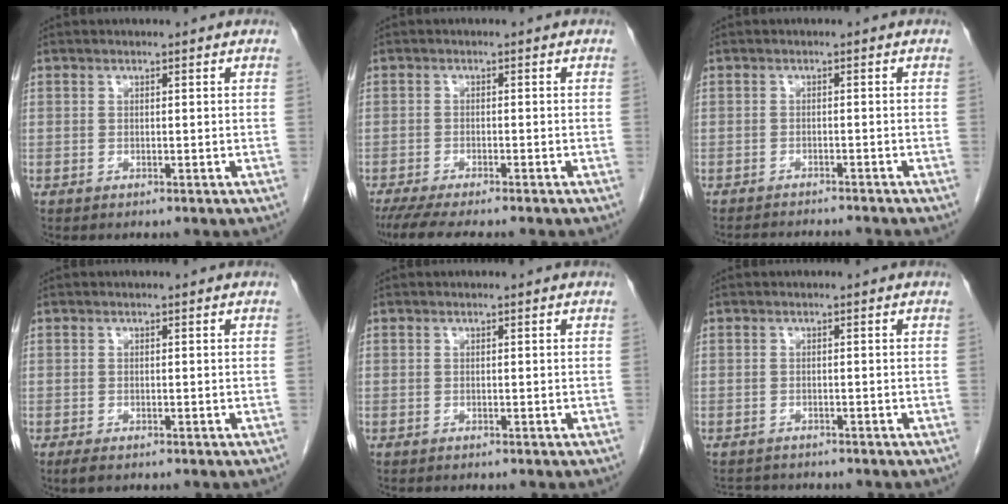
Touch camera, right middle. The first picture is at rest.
{"total": 8.2, "force": [-6.9, 0.7, 4.4], "torque": [-0.060, -0.016, -0.106]}
{"total": 6.4, "force": [-6.1, -0.2, 1.7], "torque": [-0.016, -0.006, -0.087]}
{"total": 1.5, "force": [-1.0, 0.5, 1.0], "torque": [-0.020, -0.003, -0.013]}
{"total": 0.0}
{"total": 3.1, "force": [-2.9, 1.0, 0.4], "torque": [-0.006, -0.008, -0.042]}